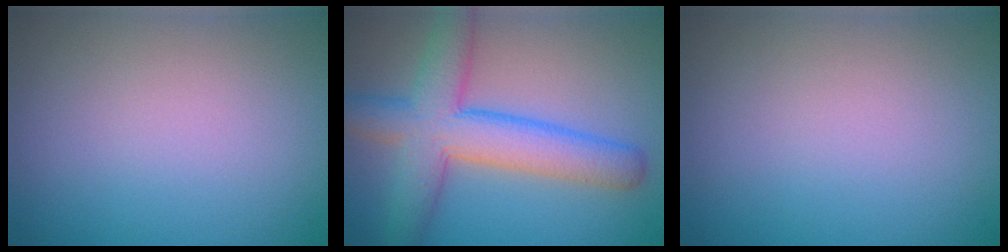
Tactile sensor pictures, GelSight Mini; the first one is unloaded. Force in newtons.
{"total": 7.2, "press": 7.2, "slide": 0.2}
{"total": 0.0}